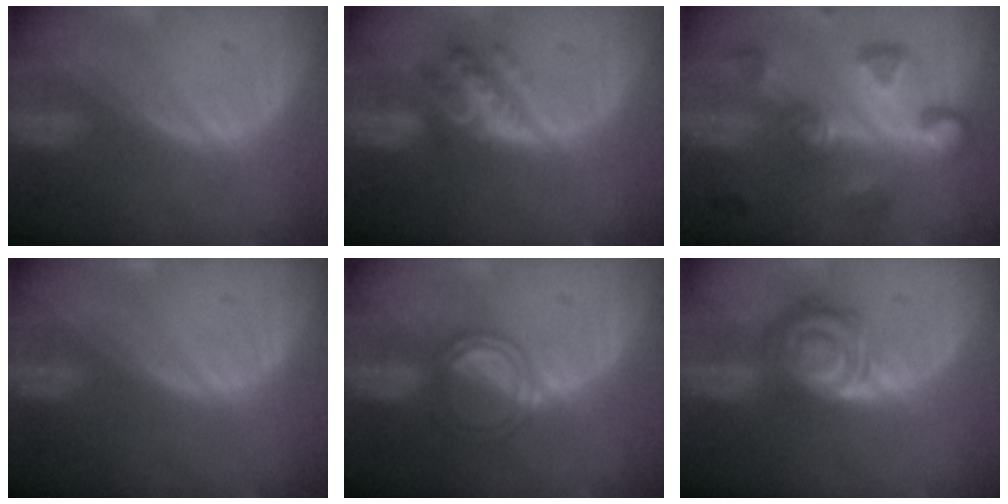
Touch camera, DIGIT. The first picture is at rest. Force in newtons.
{"total": 6.3, "press": 5.7, "slide": 2.7}
{"total": 8.4, "press": 8.4, "slide": 0.7}
{"total": 0.0}
{"total": 5.1, "press": 4.7, "slide": 2.1}
{"total": 8.0, "press": 7.1, "slide": 3.7}